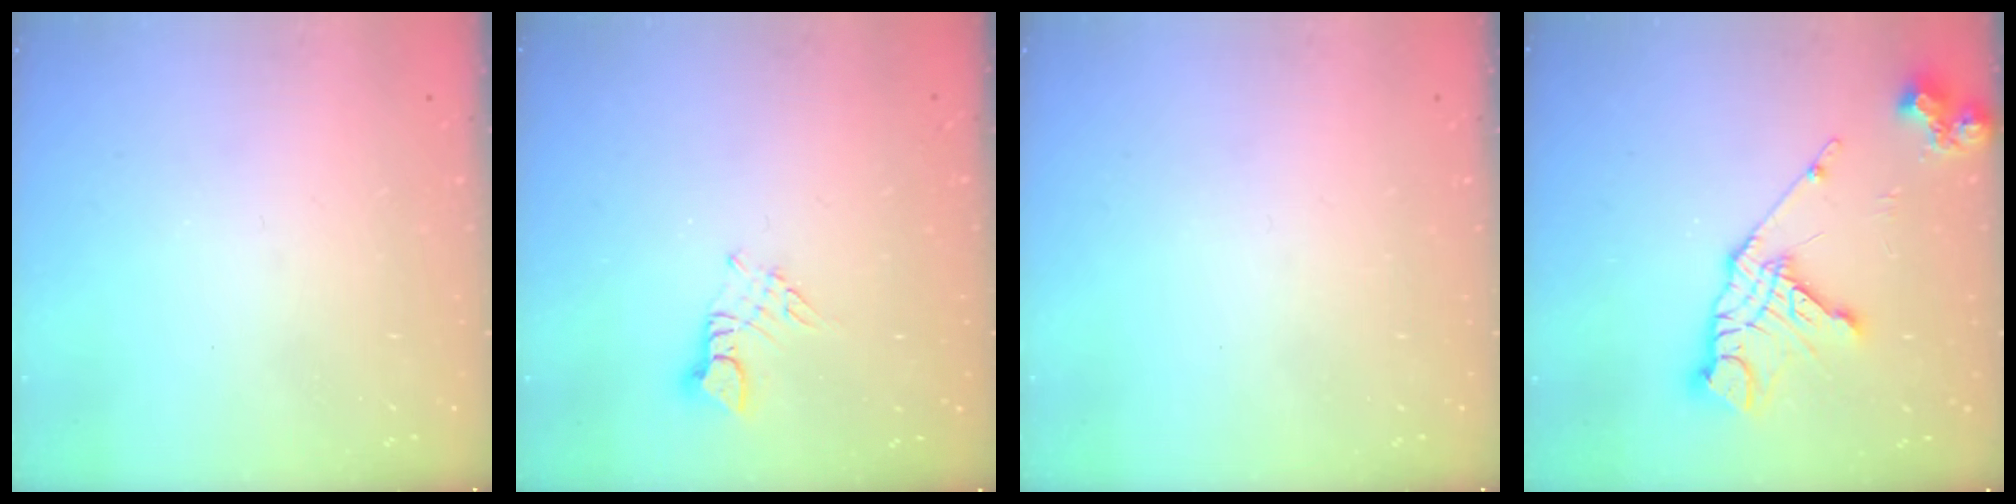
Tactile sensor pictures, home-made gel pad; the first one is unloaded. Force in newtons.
{"total": 2.5, "press": 2.5, "slide": 0.4}
{"total": 0.0}
{"total": 17.1, "press": 17.0, "slide": 1.8}